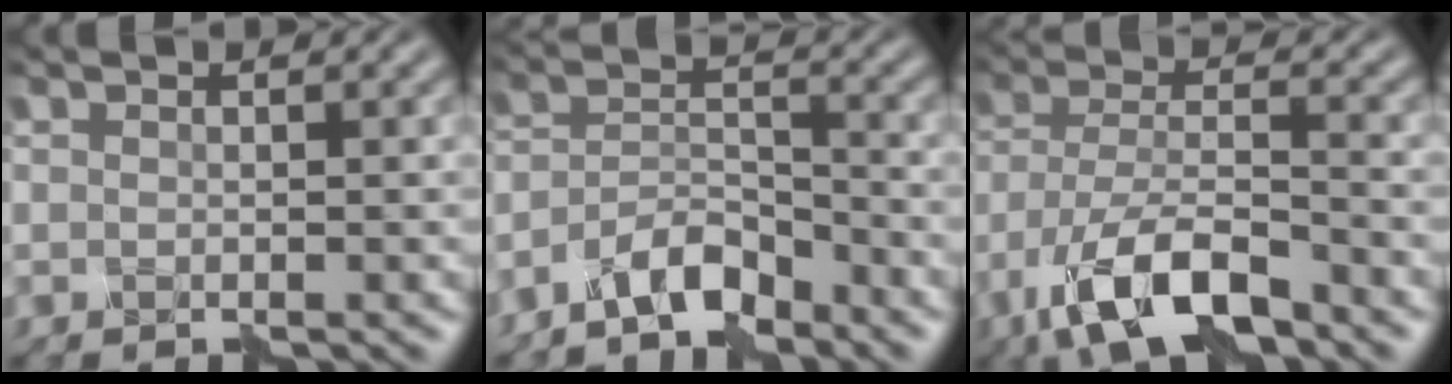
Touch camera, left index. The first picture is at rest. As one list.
[{"total": 4.2, "force": [-3.6, 1.1, 1.7], "torque": [-0.027, 0.013, -0.072]}, {"total": 8.6, "force": [-5.6, 3.0, 5.8], "torque": [-0.114, 0.002, -0.103]}]